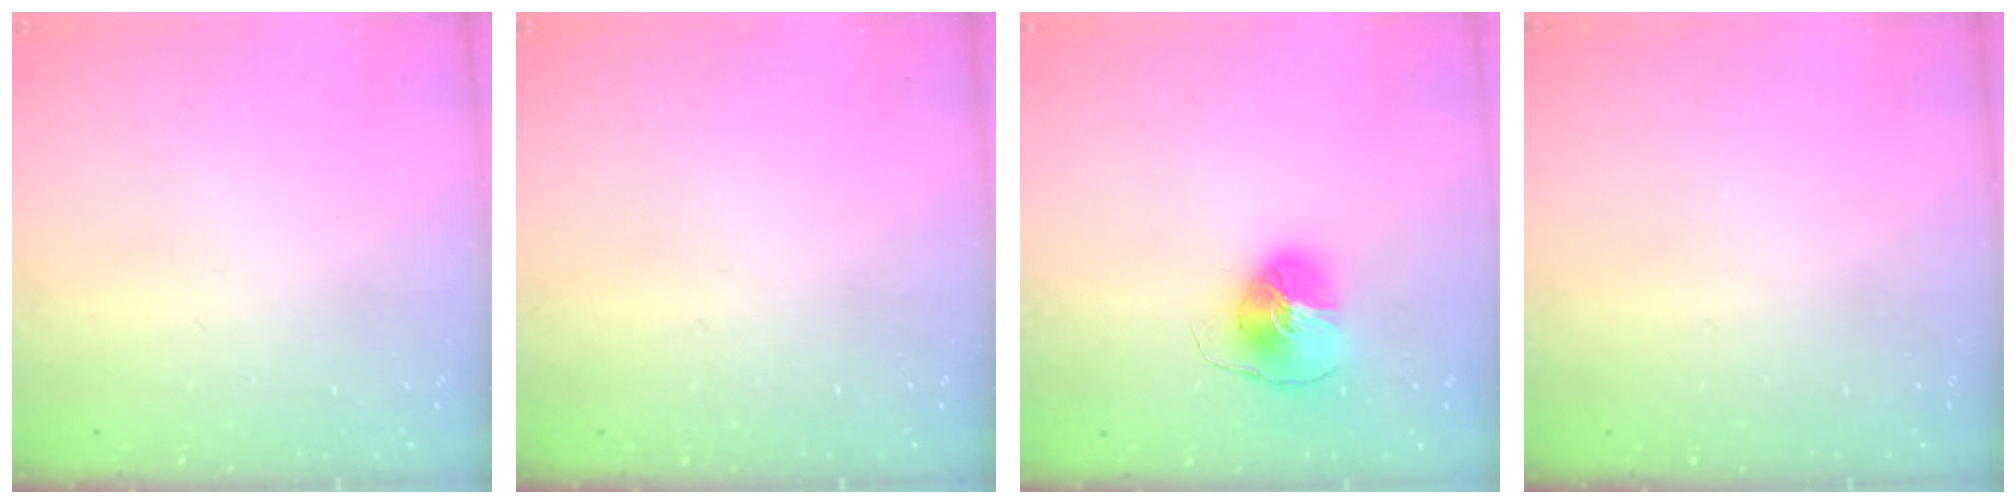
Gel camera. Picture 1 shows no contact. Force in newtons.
{"total": 0.0}
{"total": 8.2, "press": 8.1, "slide": 1.0}
{"total": 0.0}